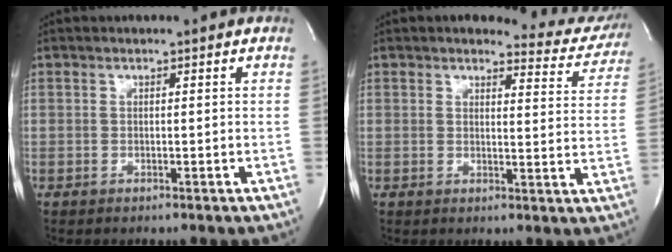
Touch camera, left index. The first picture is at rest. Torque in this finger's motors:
{"motor_torque": [0.34, -0.39, 0.09, -0.03]}